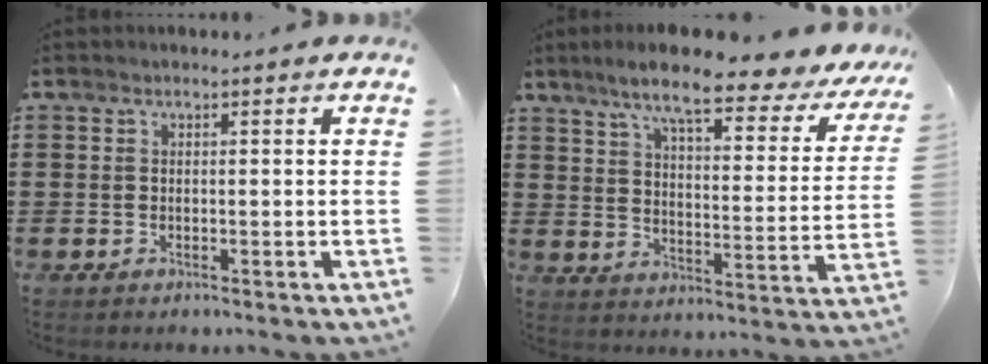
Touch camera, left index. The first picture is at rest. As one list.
[{"total": 9.6, "force": [7.7, 0.6, 5.7], "torque": [-0.122, -0.045, 0.122]}]